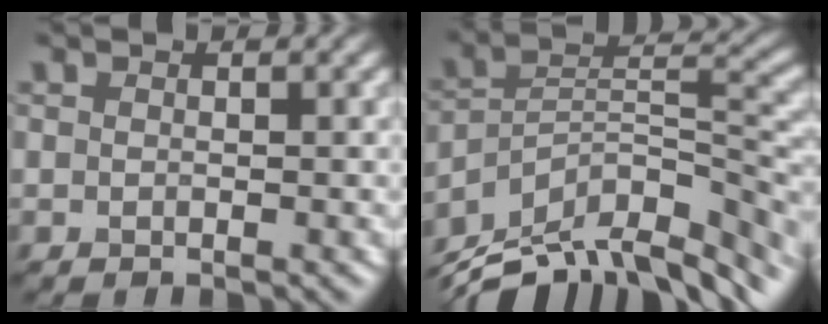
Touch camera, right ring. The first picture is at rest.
{"total": 12.9, "force": [-10.5, 4.4, 6.2], "torque": [-0.125, 0.018, -0.171]}